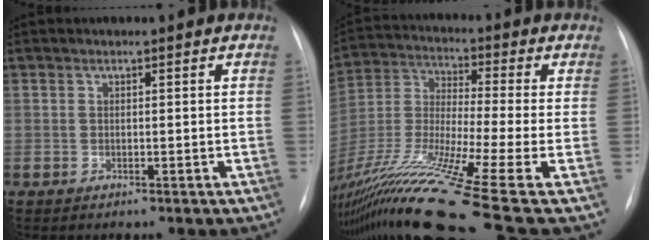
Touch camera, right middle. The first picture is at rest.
{"total": 21.2, "force": [-13.5, -1.2, 16.2], "torque": [-0.327, -0.036, -0.252]}